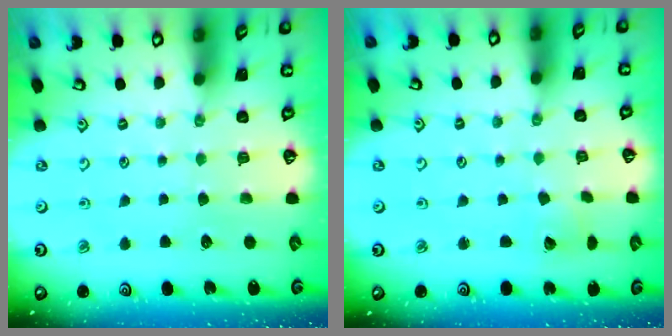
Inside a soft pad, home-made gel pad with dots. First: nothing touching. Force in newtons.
{"total": 3.2, "press": 3.2, "slide": 0.4}